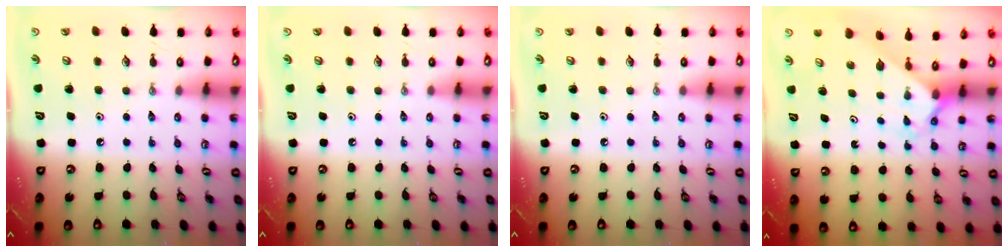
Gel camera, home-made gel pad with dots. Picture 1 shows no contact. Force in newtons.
{"total": 0.0}
{"total": 0.0}
{"total": 2.1, "press": 2.1, "slide": 0.2}